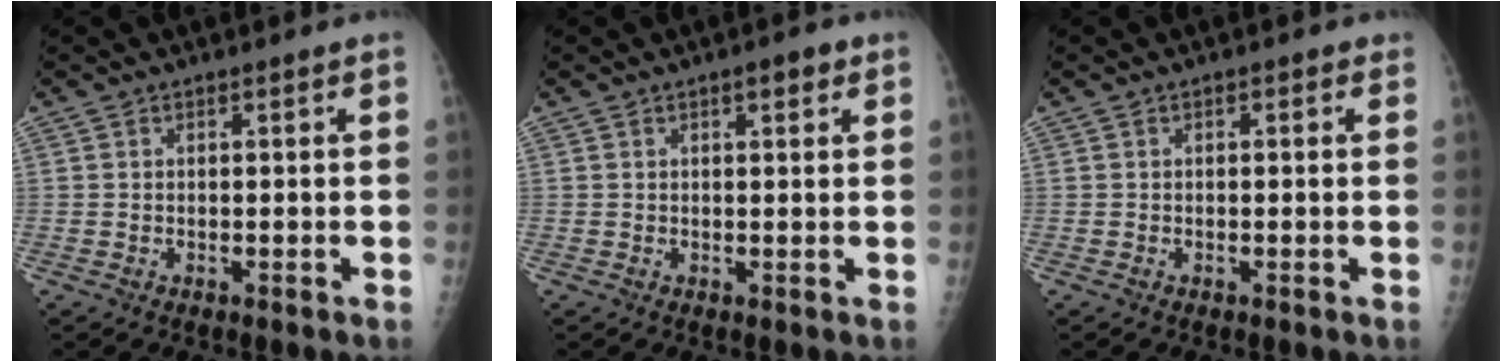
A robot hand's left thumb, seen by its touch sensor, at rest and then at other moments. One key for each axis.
{"total": 2.5, "fx": 1.4, "fy": 0.8, "fz": 1.9, "tx": -0.018, "ty": 0.000, "tz": 0.017}
{"total": 1.0, "fx": 0.4, "fy": 0.5, "fz": 0.7, "tx": -0.001, "ty": 0.003, "tz": 0.001}